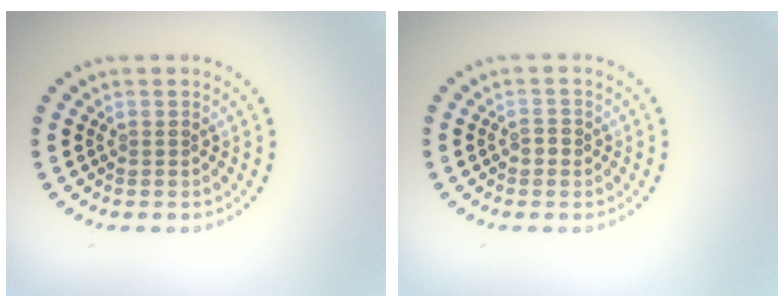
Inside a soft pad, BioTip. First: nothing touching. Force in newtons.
{"total": 1.0, "press": 1.0, "slide": 0.3}